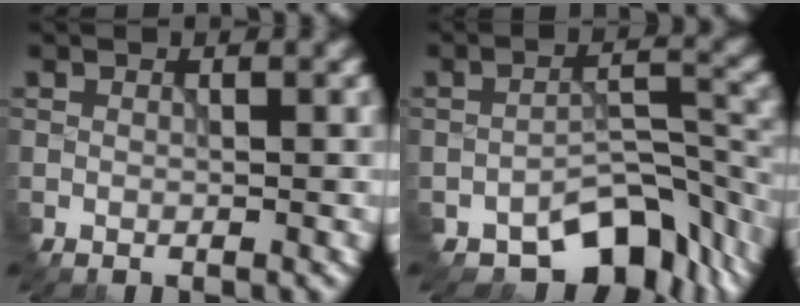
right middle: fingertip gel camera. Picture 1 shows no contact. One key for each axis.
{"total": 7.3, "fx": -5.3, "fy": 3.5, "fz": 3.6, "tx": -0.035, "ty": -0.008, "tz": -0.082}